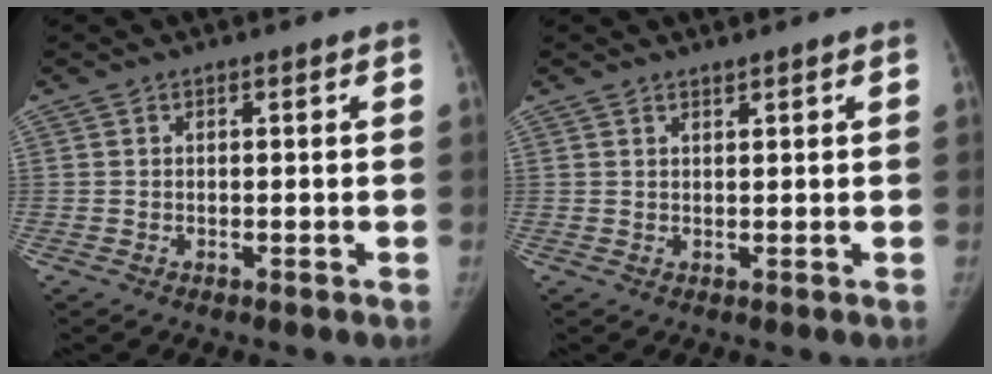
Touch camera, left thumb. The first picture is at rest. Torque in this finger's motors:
{"motor_torque": [-0.41, -0.26, -0.11, 0.03, -0.01]}